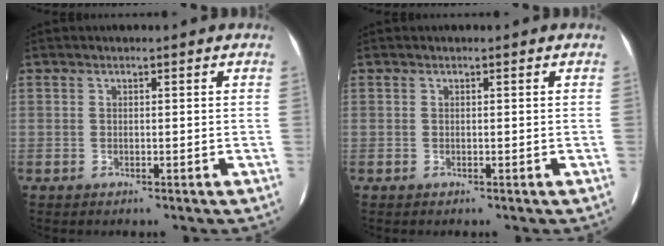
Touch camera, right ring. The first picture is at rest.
{"total": 0.0}